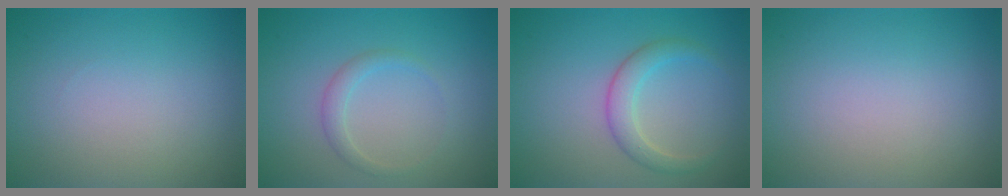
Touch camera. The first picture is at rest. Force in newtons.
{"total": 1.4, "press": 1.4, "slide": 0.0}
{"total": 2.5, "press": 2.5, "slide": 0.2}
{"total": 0.0}